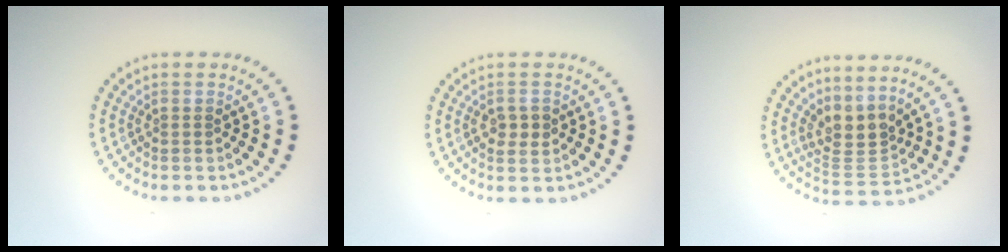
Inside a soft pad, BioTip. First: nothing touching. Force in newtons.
{"total": 2.0, "press": 2.0, "slide": 0.0}
{"total": 3.1, "press": 2.3, "slide": 2.0}